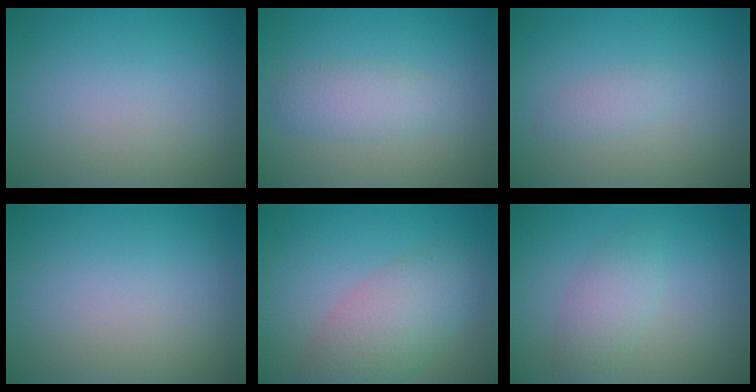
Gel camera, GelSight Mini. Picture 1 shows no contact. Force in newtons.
{"total": 2.4, "press": 2.4, "slide": 0.1}
{"total": 1.1, "press": 1.1, "slide": 0.1}
{"total": 0.0}
{"total": 4.9, "press": 4.8, "slide": 0.3}
{"total": 2.3, "press": 2.3, "slide": 0.2}